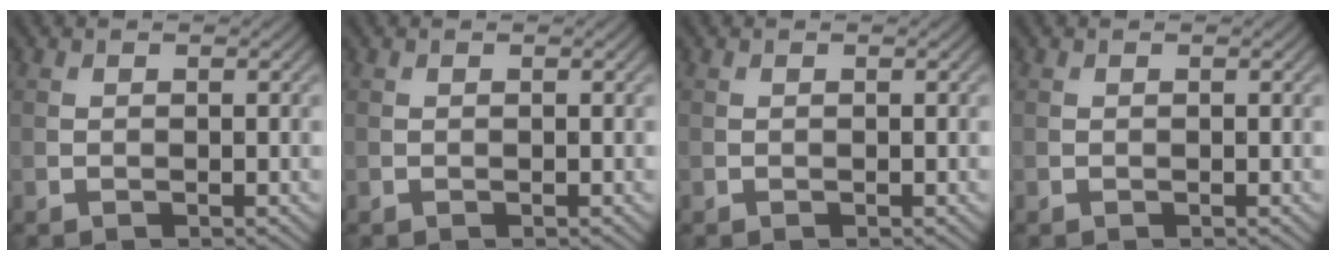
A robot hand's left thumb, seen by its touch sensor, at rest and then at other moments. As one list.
[{"total": 0.0}, {"total": 0.0}, {"total": 0.0}]